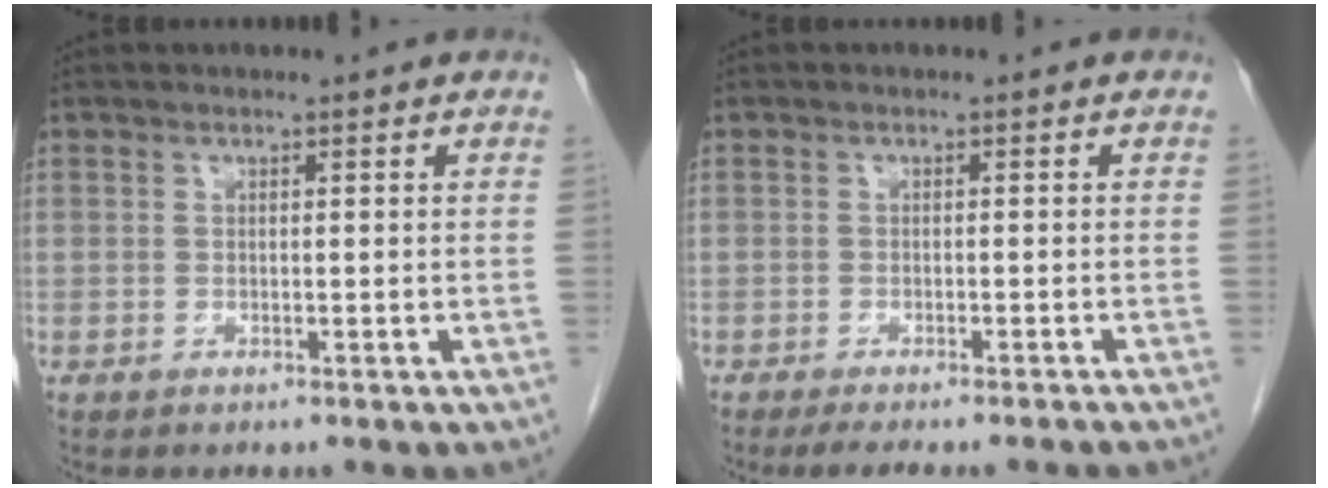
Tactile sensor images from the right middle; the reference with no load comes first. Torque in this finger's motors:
{"motor_torque": [0.05, -0.01, 0.01, 0.00]}